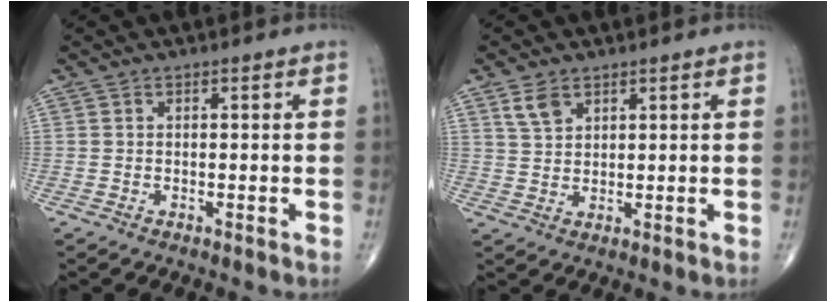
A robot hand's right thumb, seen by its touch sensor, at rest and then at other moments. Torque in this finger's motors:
{"motor_torque": [-0.42, 0.42, 0.07, 0.04, 0.00]}